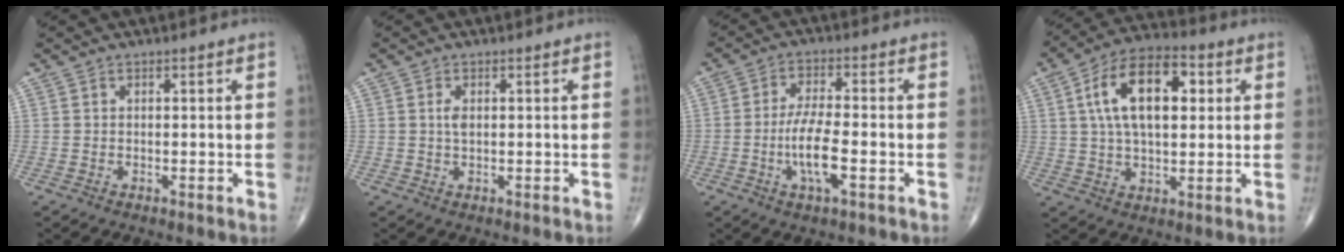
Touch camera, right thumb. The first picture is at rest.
{"total": 1.8, "force": [0.3, 0.9, 1.5], "torque": [-0.028, -0.001, 0.006]}
{"total": 8.1, "force": [-2.4, 2.4, 7.4], "torque": [-0.149, 0.008, -0.046]}
{"total": 15.9, "force": [3.8, 8.2, 13.1], "torque": [-0.214, 0.016, 0.060]}